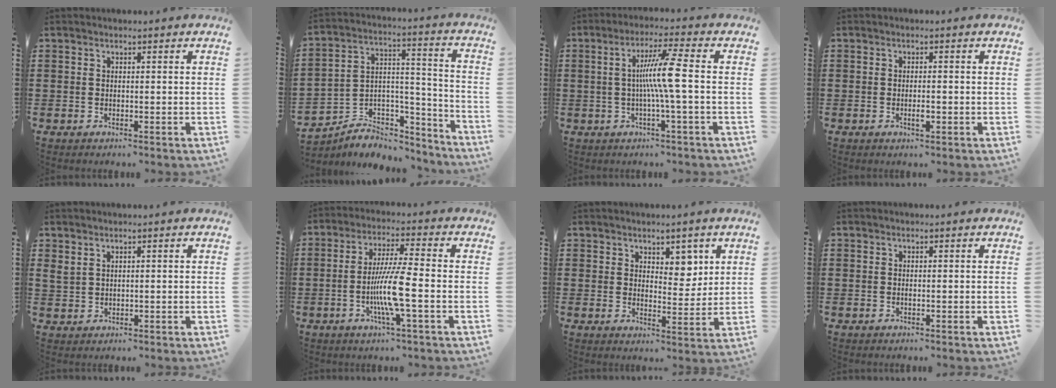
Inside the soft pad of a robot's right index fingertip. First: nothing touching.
{"total": 5.2, "force": [-4.2, 3.1, 0.6], "torque": [-0.014, 0.004, -0.081]}
{"total": 7.5, "force": [-0.2, -0.6, 7.5], "torque": [-0.146, -0.004, -0.017]}
{"total": 1.8, "force": [-0.6, 0.5, 1.7], "torque": [-0.031, -0.001, -0.010]}
{"total": 1.7, "force": [1.3, 0.8, 0.8], "torque": [-0.018, 0.001, 0.025]}
{"total": 8.5, "force": [-2.2, 0.4, 8.2], "torque": [-0.165, -0.017, -0.047]}
{"total": 4.5, "force": [3.0, 2.8, 1.9], "torque": [-0.033, -0.002, 0.050]}
{"total": 0.0}